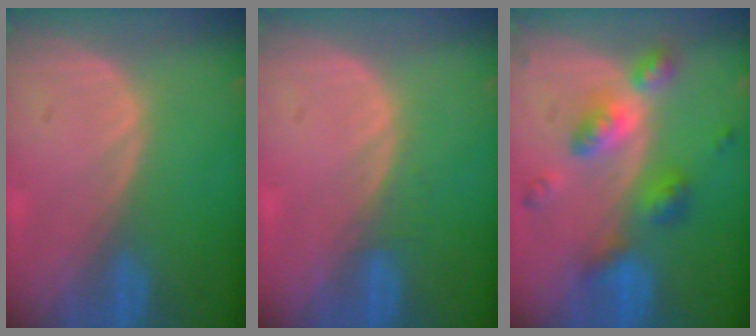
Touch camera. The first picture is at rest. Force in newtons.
{"total": 1.0, "press": 0.9, "slide": 0.3}
{"total": 7.4, "press": 7.3, "slide": 0.5}